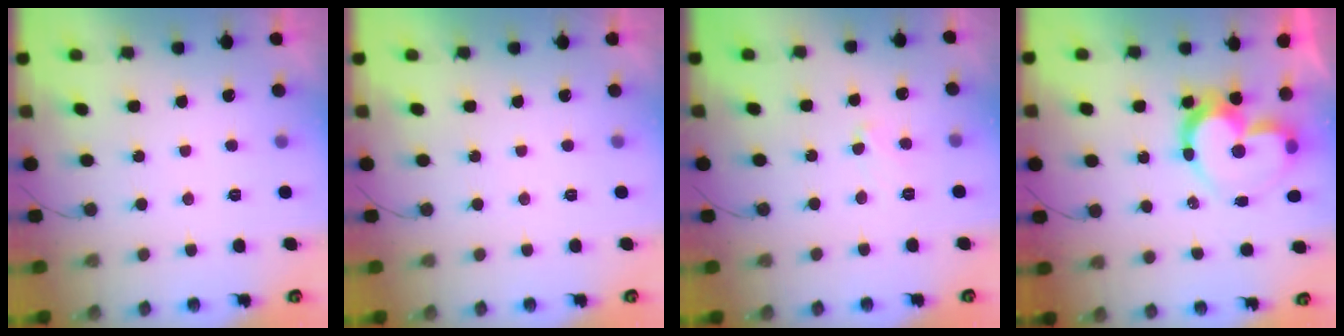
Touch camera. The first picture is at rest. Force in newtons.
{"total": 1.7, "press": 1.7, "slide": 0.0}
{"total": 4.7, "press": 4.6, "slide": 0.4}
{"total": 14.6, "press": 14.6, "slide": 1.3}